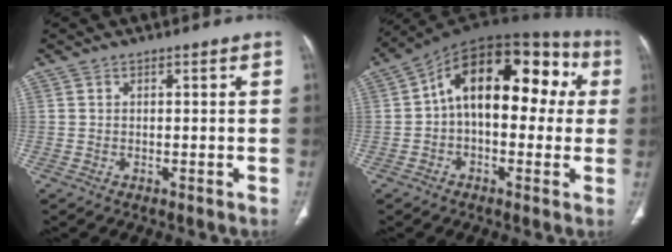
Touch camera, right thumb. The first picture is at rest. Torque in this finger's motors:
{"motor_torque": [1.57, 3.18, 0.31, 0.11, 0.56]}